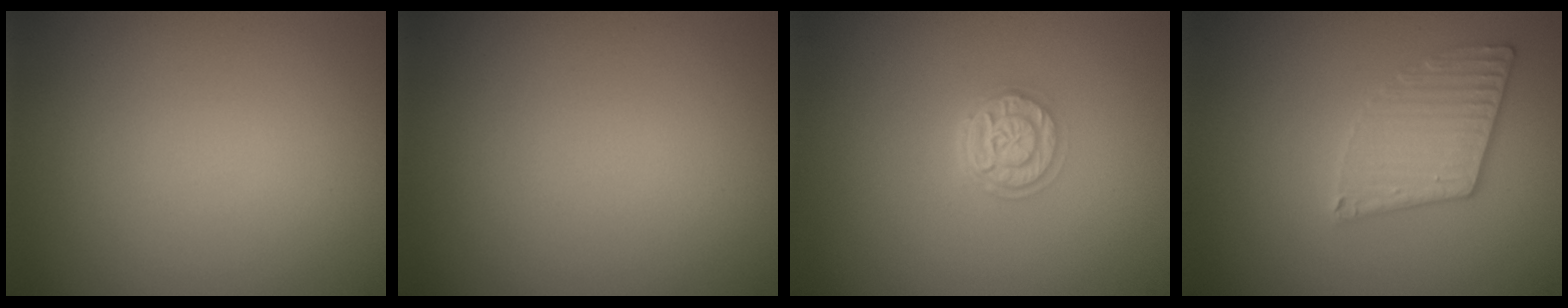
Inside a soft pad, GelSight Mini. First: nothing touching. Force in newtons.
{"total": 0.0}
{"total": 3.0, "press": 2.4, "slide": 1.9}
{"total": 3.2, "press": 3.0, "slide": 0.9}